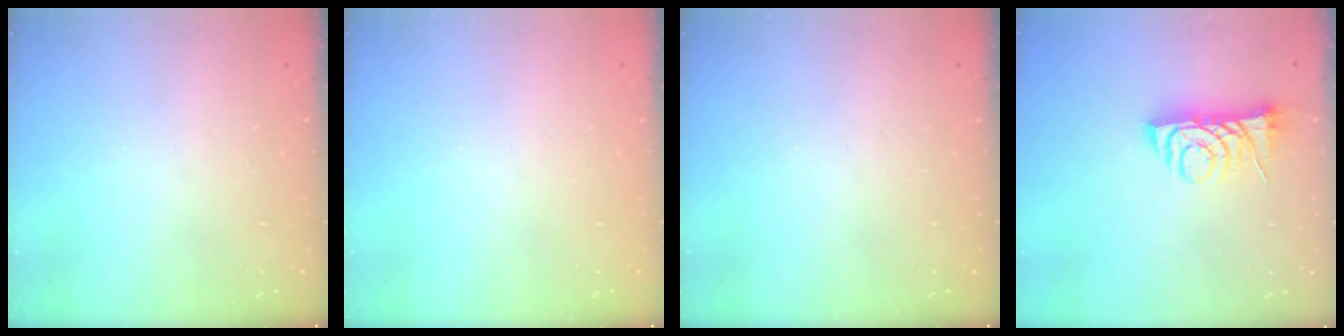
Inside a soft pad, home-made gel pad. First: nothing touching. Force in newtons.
{"total": 0.0}
{"total": 0.0}
{"total": 7.2, "press": 7.1, "slide": 0.7}